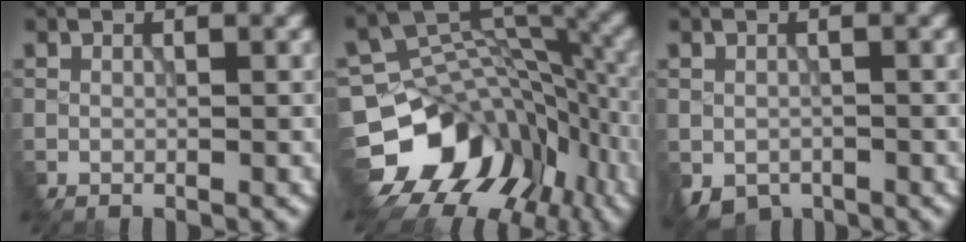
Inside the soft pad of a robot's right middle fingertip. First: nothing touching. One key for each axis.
{"total": 12.0, "fx": -5.9, "fy": 8.8, "fz": 5.7, "tx": -0.113, "ty": -0.006, "tz": -0.098}
{"total": 2.1, "fx": -1.1, "fy": 1.7, "fz": 0.5, "tx": -0.011, "ty": -0.012, "tz": -0.018}